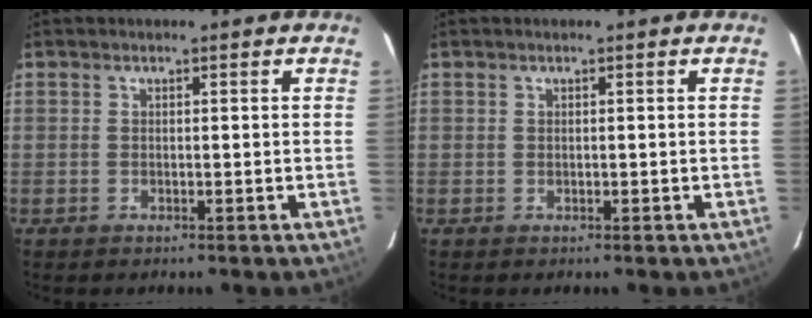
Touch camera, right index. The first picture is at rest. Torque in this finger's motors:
{"motor_torque": [0.00, 0.00, 0.02, 0.00]}